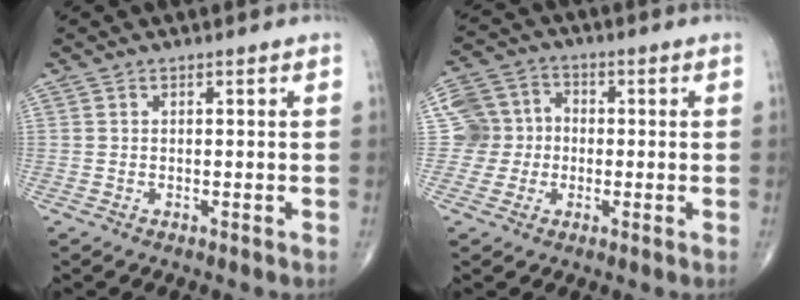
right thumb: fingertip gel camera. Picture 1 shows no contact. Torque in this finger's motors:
{"motor_torque": [-0.06, -0.07, 0.29, 0.21, -0.01]}